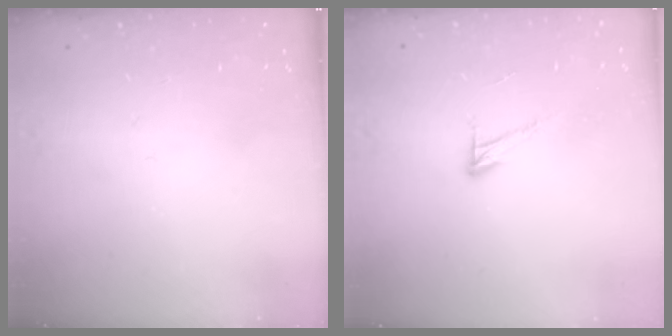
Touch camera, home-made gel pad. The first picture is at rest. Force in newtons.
{"total": 7.1, "press": 7.0, "slide": 0.4}